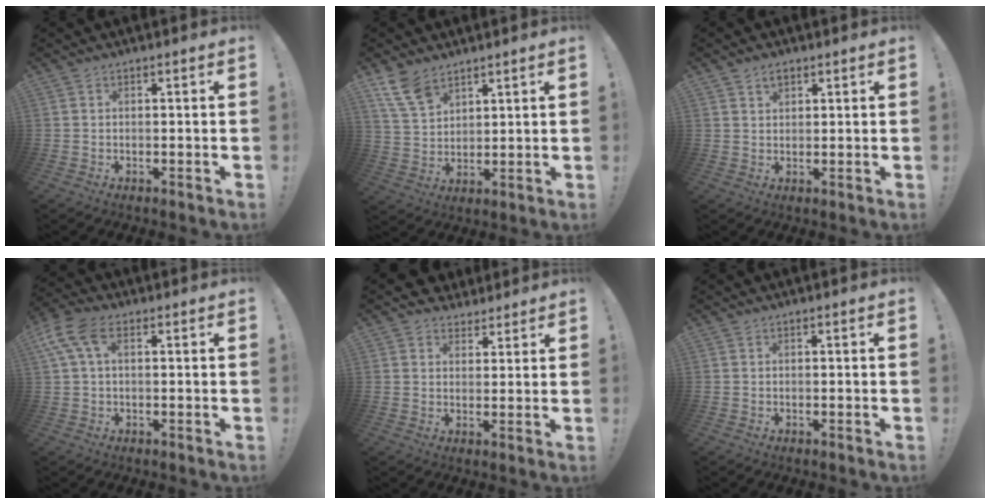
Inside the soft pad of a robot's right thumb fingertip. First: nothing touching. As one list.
[{"total": 9.6, "force": [6.9, 5.3, 4.2], "torque": [-0.082, -0.035, 0.137]}, {"total": 2.8, "force": [1.9, 1.7, 1.1], "torque": [-0.014, -0.006, 0.033]}, {"total": 9.2, "force": [3.3, 5.0, 7.0], "torque": [-0.139, 0.005, 0.065]}, {"total": 4.5, "force": [3.3, 3.1, 0.2], "torque": [-0.003, -0.022, 0.063]}, {"total": 0.0}]